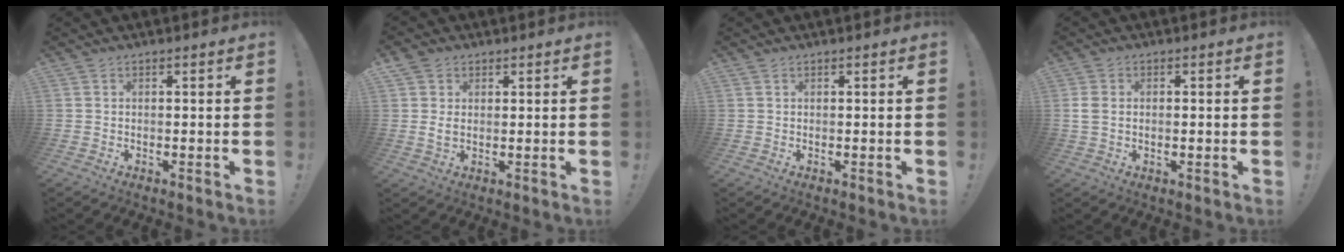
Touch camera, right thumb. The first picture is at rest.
{"total": 4.0, "force": [1.4, 2.9, 2.4], "torque": [-0.032, -0.003, 0.026]}
{"total": 0.0}
{"total": 3.2, "force": [0.1, 2.2, 2.4], "torque": [-0.040, 0.004, 0.000]}